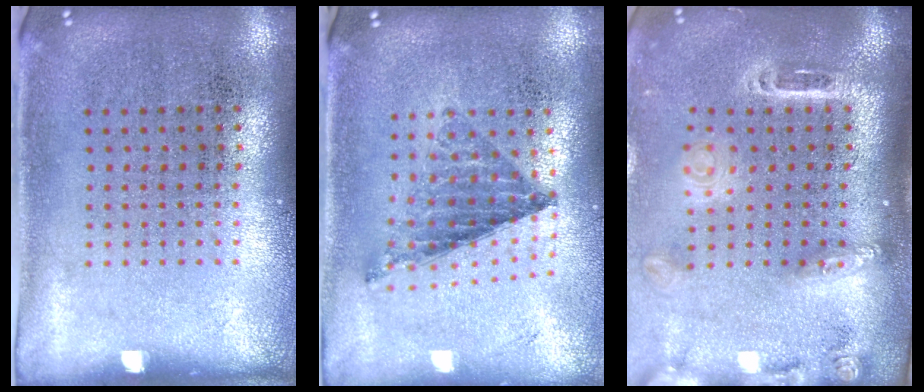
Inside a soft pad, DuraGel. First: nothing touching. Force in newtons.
{"total": 0.8, "press": 0.8, "slide": 0.0}
{"total": 2.5, "press": 1.9, "slide": 1.7}